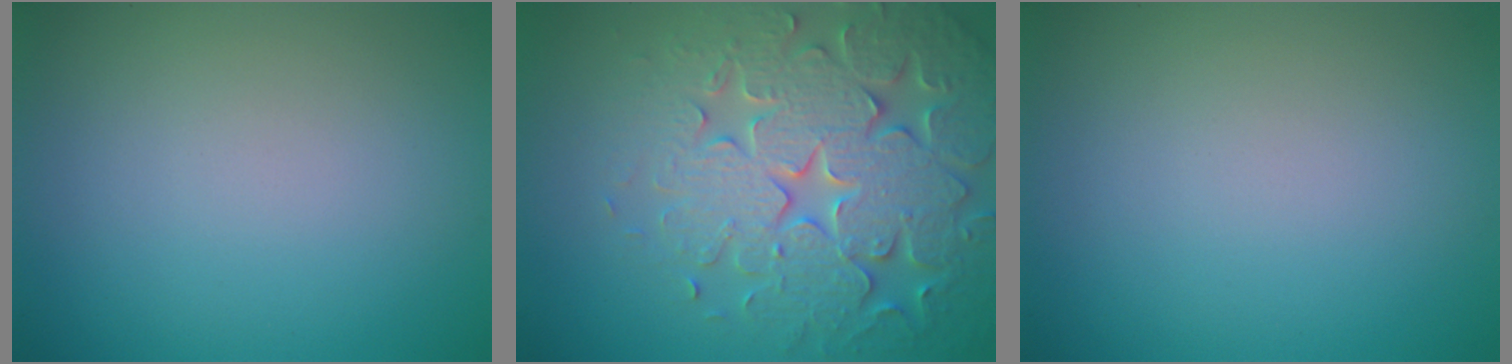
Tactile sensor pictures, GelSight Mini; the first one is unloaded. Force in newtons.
{"total": 7.8, "press": 7.6, "slide": 1.6}
{"total": 0.0}